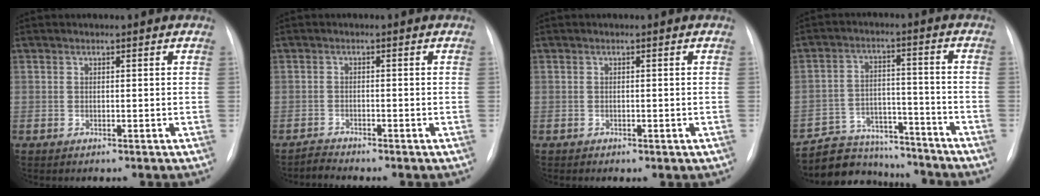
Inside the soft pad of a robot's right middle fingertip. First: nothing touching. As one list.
[{"total": 1.5, "force": [-1.4, -0.2, -0.4], "torque": [0.007, -0.011, -0.024]}, {"total": 0.7, "force": [-0.3, 0.5, 0.4], "torque": [-0.007, -0.001, -0.001]}, {"total": 13.8, "force": [-12.7, 5.2, 2.0], "torque": [-0.031, 0.034, -0.187]}]